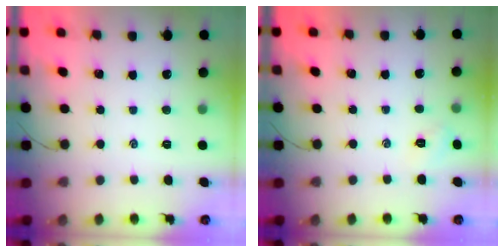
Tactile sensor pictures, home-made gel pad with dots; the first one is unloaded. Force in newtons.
{"total": 3.0, "press": 2.9, "slide": 0.8}